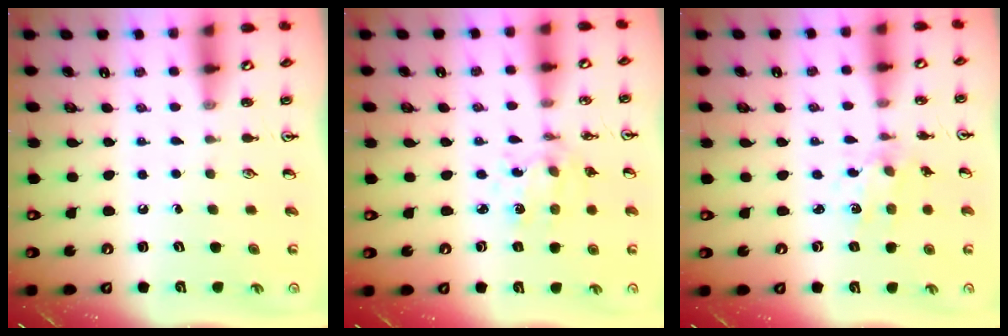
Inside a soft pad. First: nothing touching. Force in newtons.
{"total": 2.4, "press": 2.4, "slide": 0.5}
{"total": 2.0, "press": 1.9, "slide": 0.4}